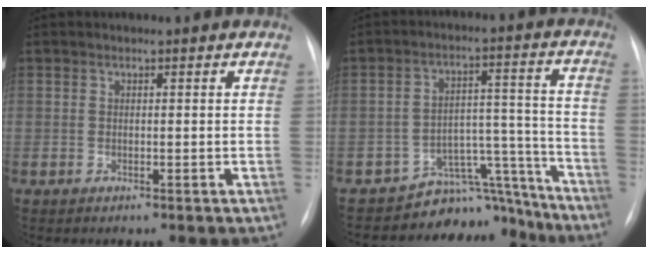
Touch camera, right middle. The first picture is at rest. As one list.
[{"total": 9.9, "force": [-9.3, 3.3, -0.9], "torque": [0.039, 0.085, -0.136]}]